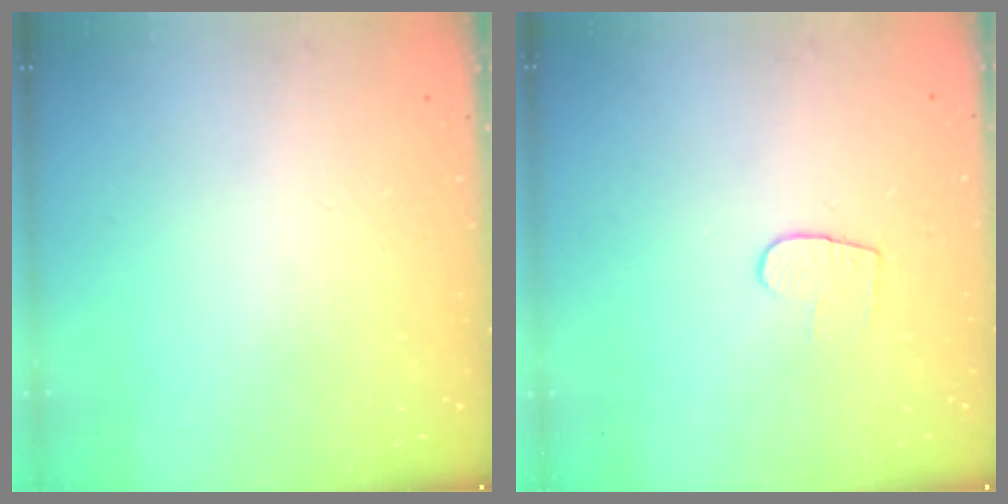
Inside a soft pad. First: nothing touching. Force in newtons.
{"total": 5.4, "press": 5.4, "slide": 0.3}